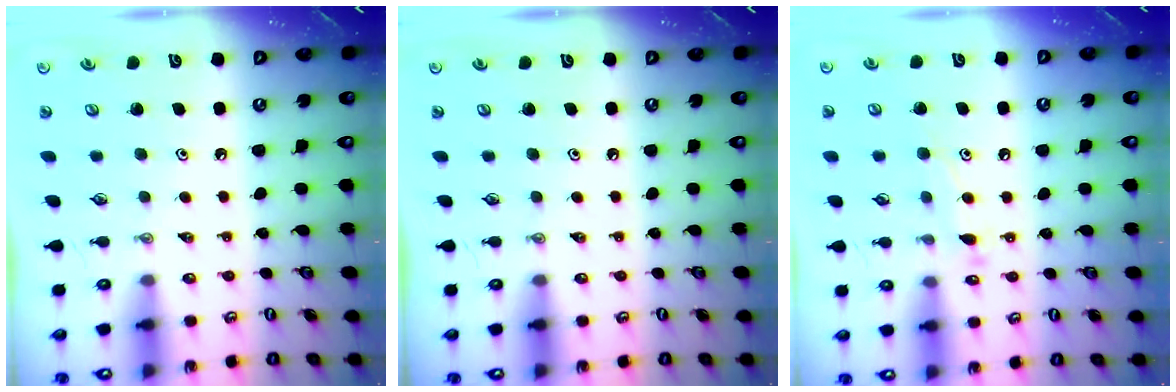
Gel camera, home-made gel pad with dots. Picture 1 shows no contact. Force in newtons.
{"total": 0.0}
{"total": 8.8, "press": 8.8, "slide": 0.6}